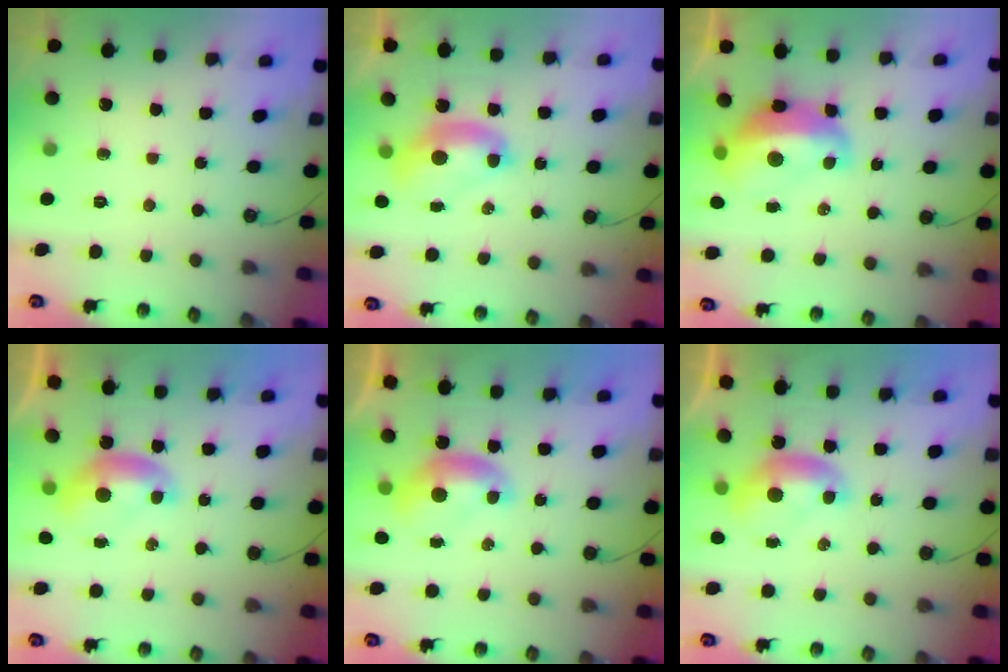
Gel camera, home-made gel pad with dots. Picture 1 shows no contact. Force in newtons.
{"total": 2.7, "press": 2.7, "slide": 0.1}
{"total": 8.5, "press": 8.4, "slide": 1.2}
{"total": 0.0}
{"total": 0.0}
{"total": 0.0}